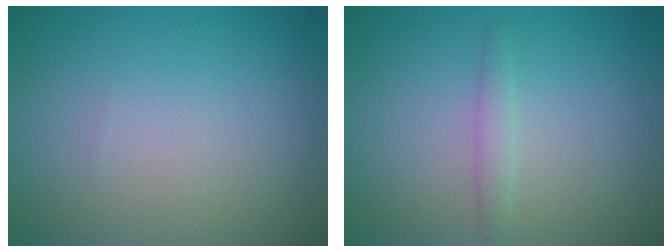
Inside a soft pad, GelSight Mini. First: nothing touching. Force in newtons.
{"total": 1.1, "press": 1.1, "slide": 0.0}